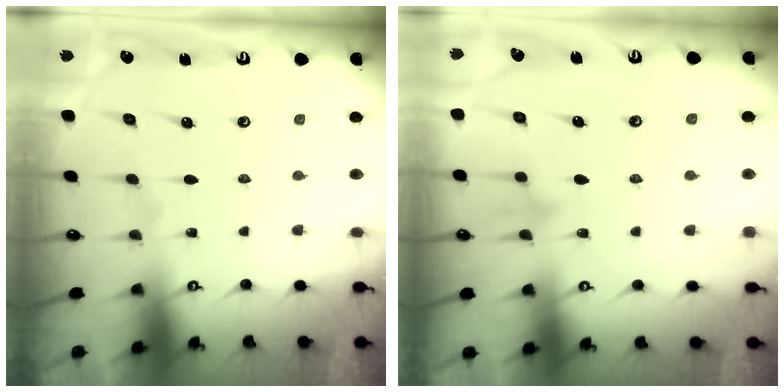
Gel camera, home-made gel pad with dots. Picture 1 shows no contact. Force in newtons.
{"total": 7.6, "press": 7.5, "slide": 0.8}